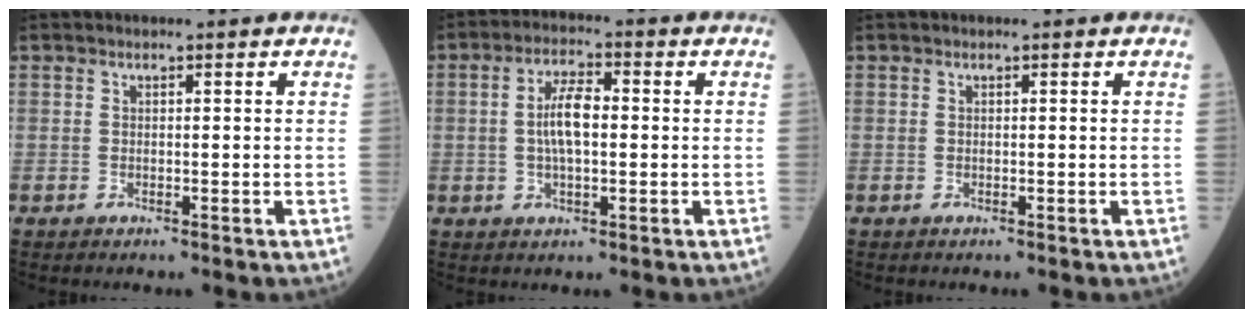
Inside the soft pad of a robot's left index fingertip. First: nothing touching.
{"total": 6.2, "force": [0.1, 2.0, 5.8], "torque": [-0.122, 0.009, -0.002]}
{"total": 0.0}